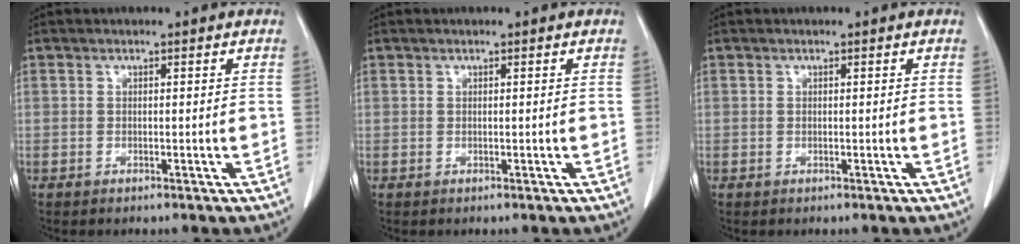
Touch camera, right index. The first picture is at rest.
{"total": 0.0}
{"total": 0.0}